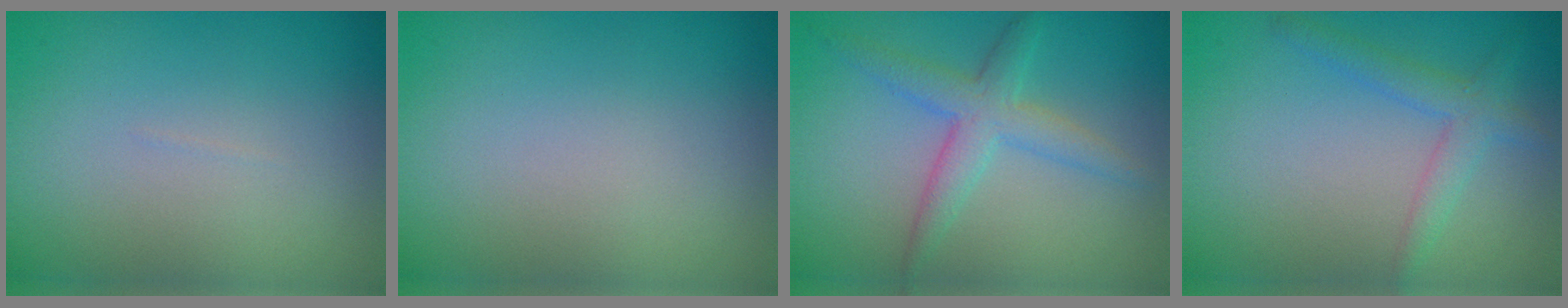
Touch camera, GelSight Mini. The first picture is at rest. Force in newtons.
{"total": 0.0}
{"total": 3.5, "press": 3.5, "slide": 0.1}
{"total": 2.5, "press": 2.5, "slide": 0.1}